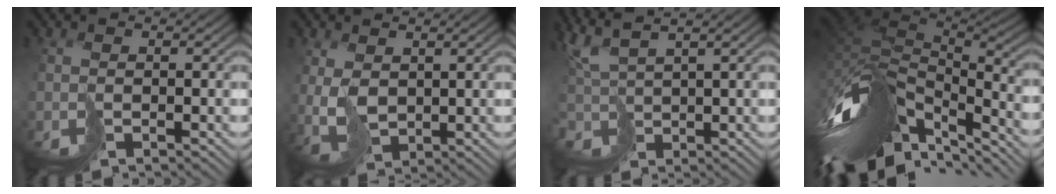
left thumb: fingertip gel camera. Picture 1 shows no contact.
{"total": 3.2, "force": [1.4, 2.3, 1.7], "torque": [-0.055, -0.001, 0.039]}
{"total": 5.1, "force": [4.7, 1.0, 1.7], "torque": [-0.059, 0.022, 0.097]}
{"total": 13.8, "force": [-5.9, 7.7, 9.8], "torque": [-0.239, -0.020, -0.091]}